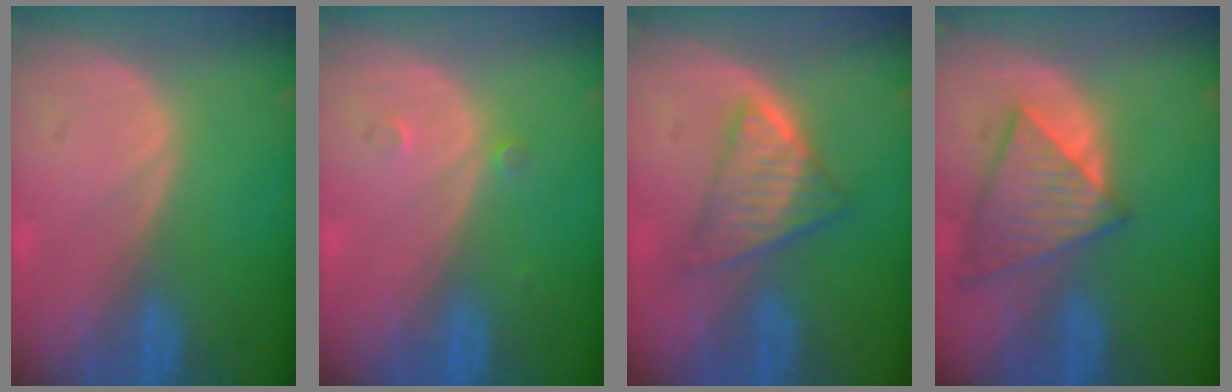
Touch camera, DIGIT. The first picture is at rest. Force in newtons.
{"total": 1.2, "press": 1.0, "slide": 0.7}
{"total": 5.9, "press": 5.7, "slide": 1.8}
{"total": 8.0, "press": 7.2, "slide": 3.5}